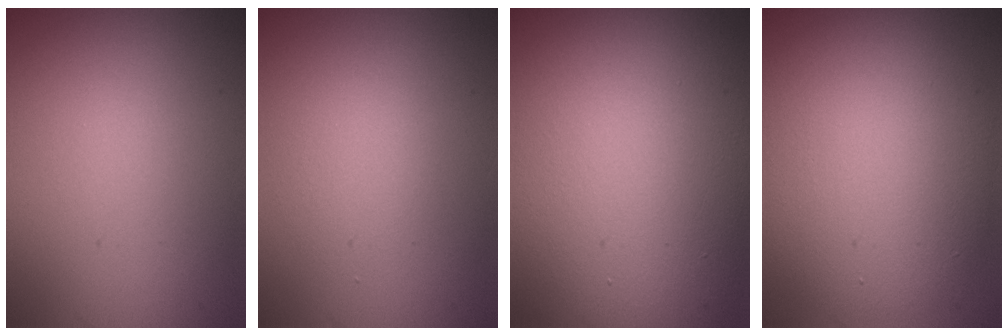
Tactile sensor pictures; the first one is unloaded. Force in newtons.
{"total": 1.9, "press": 1.9, "slide": 0.1}
{"total": 17.9, "press": 17.9, "slide": 0.5}
{"total": 9.3, "press": 9.3, "slide": 0.4}